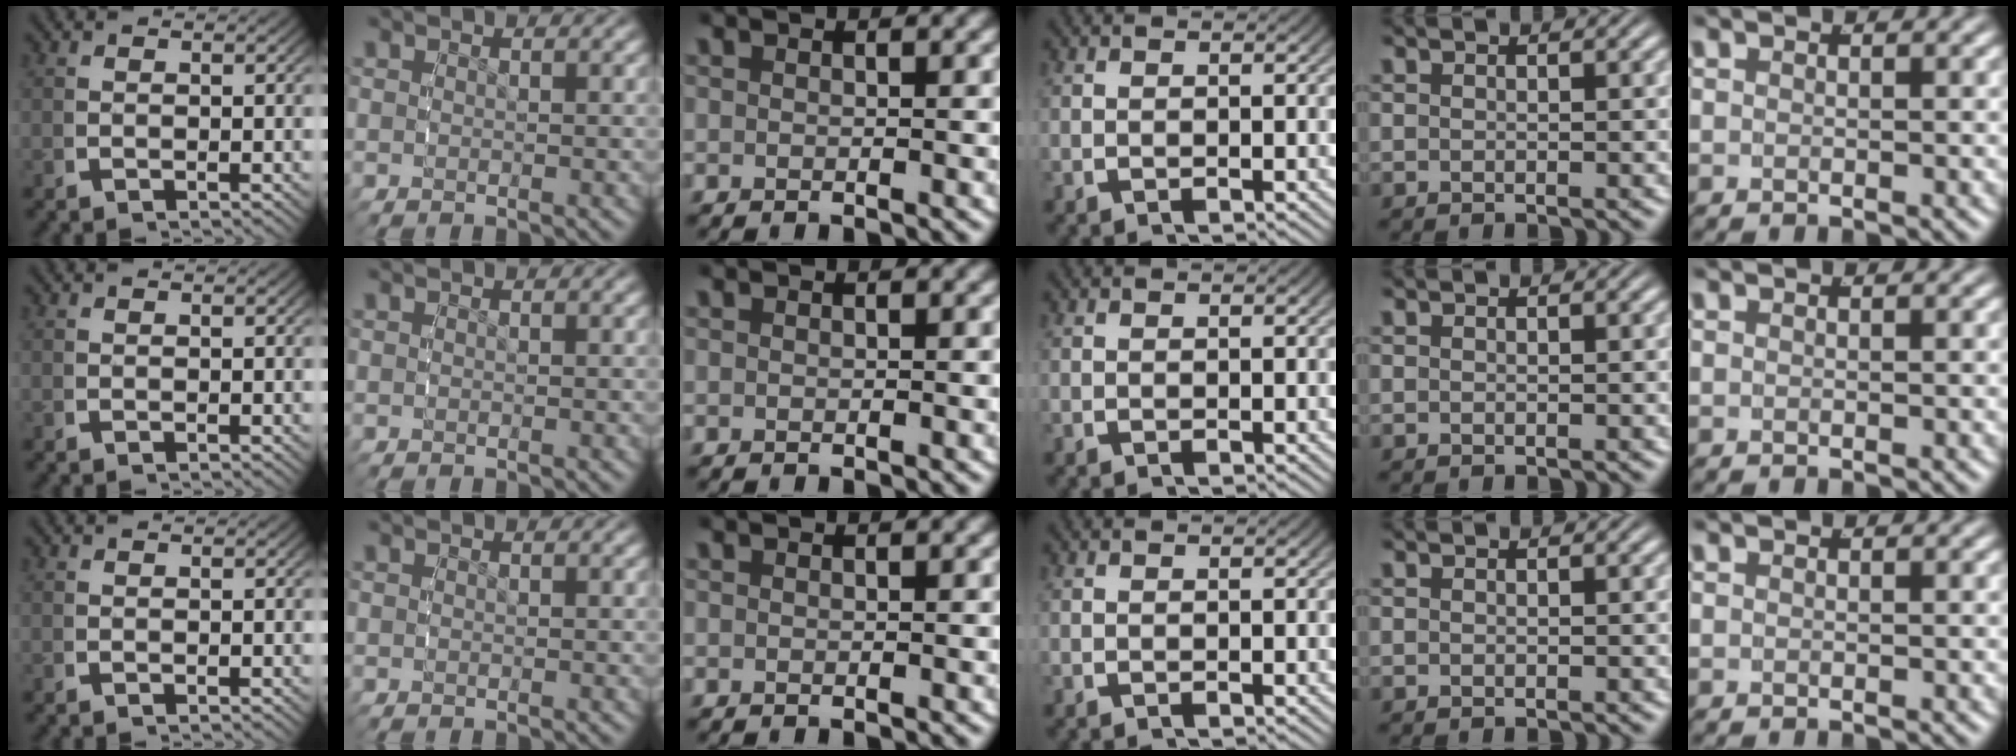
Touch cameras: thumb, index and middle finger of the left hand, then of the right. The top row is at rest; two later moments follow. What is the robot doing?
{"motion": "reach", "object": "stress ball aka squeeze ball"}